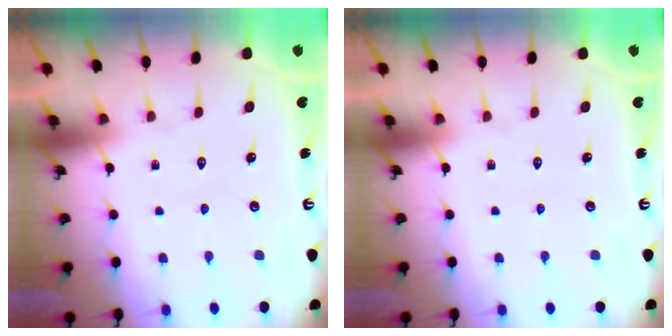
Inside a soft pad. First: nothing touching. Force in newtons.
{"total": 0.0}